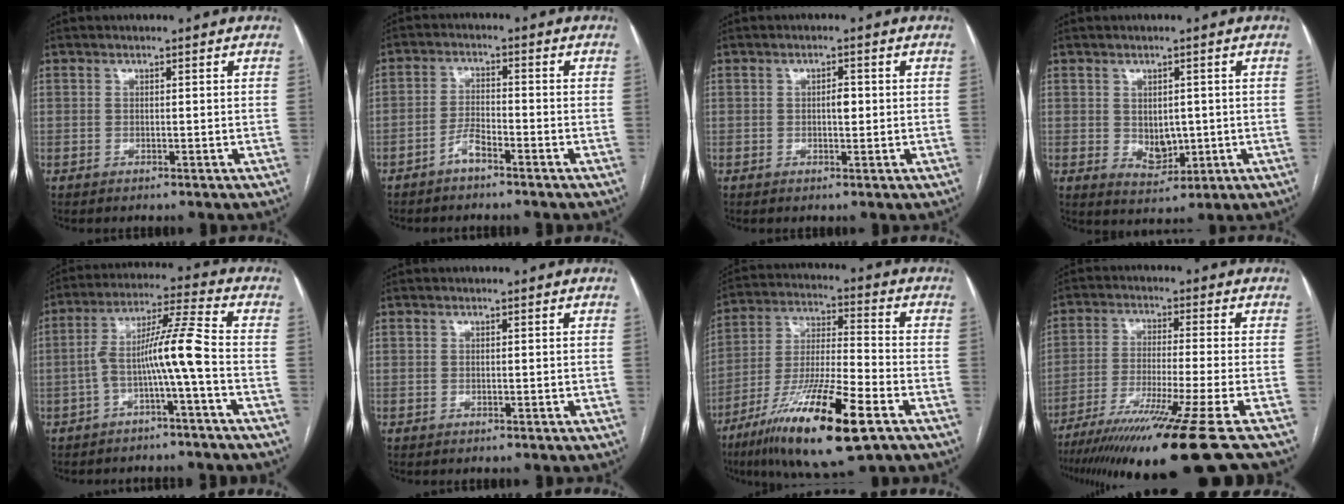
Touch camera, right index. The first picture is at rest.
{"total": 3.1, "force": [-2.3, 0.6, 1.9], "torque": [-0.040, 0.006, -0.045]}
{"total": 1.8, "force": [0.0, 0.8, 1.6], "torque": [-0.026, 0.003, 0.002]}
{"total": 4.6, "force": [0.0, 3.2, 3.4], "torque": [-0.052, -0.004, 0.016]}
{"total": 8.9, "force": [-2.6, -0.7, 8.4], "torque": [-0.150, 0.030, -0.045]}
{"total": 0.0}
{"total": 19.1, "force": [-10.2, 2.1, 16.1], "torque": [-0.305, -0.039, -0.178]}
{"total": 18.5, "force": [-13.9, -2.7, 12.0], "torque": [-0.178, -0.057, -0.227]}